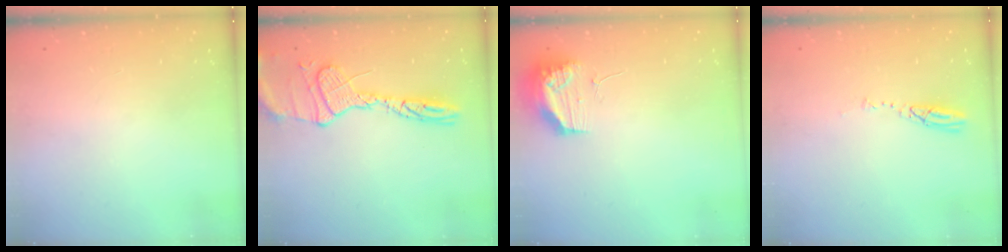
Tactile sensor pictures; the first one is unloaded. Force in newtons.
{"total": 15.6, "press": 15.6, "slide": 1.3}
{"total": 10.6, "press": 10.5, "slide": 1.3}
{"total": 3.7, "press": 3.7, "slide": 0.4}